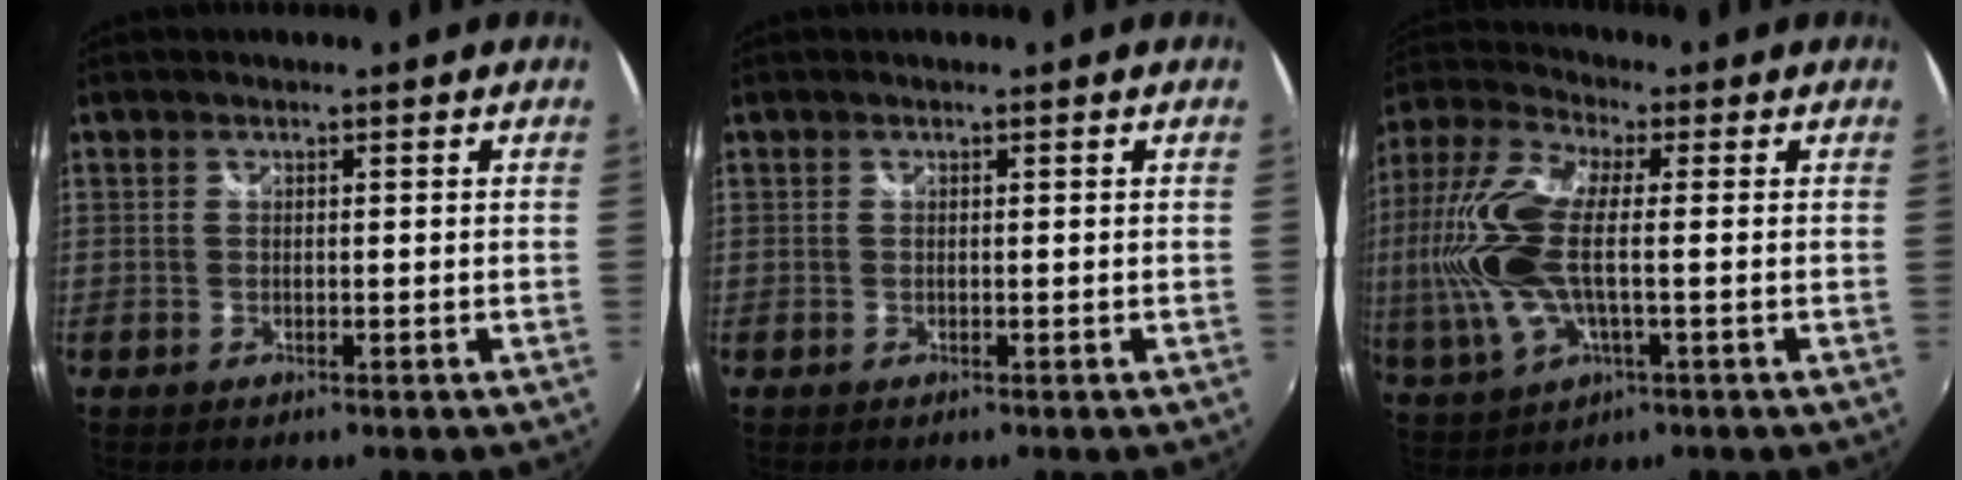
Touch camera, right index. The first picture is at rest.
{"total": 0.0}
{"total": 17.2, "force": [-0.4, 7.0, 15.8], "torque": [-0.330, -0.004, -0.009]}